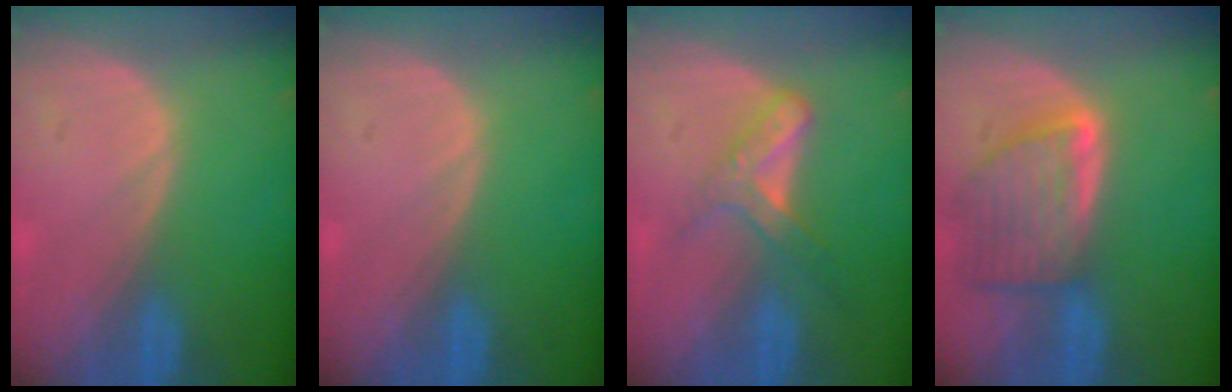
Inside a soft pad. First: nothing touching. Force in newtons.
{"total": 0.0}
{"total": 5.6, "press": 4.9, "slide": 2.7}
{"total": 8.1, "press": 7.4, "slide": 3.3}